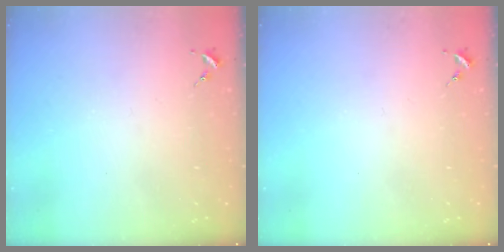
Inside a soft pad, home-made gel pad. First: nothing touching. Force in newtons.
{"total": 0.0}